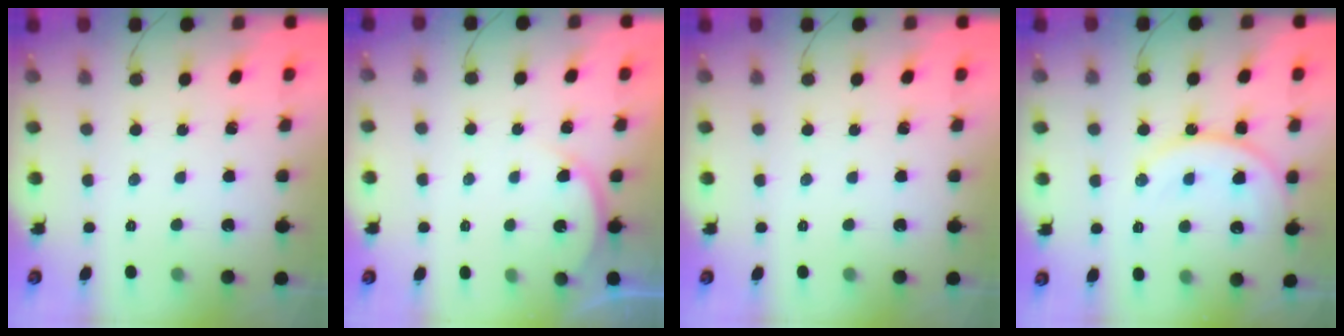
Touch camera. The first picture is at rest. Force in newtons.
{"total": 2.9, "press": 2.9, "slide": 0.5}
{"total": 0.0}
{"total": 13.6, "press": 13.6, "slide": 1.2}